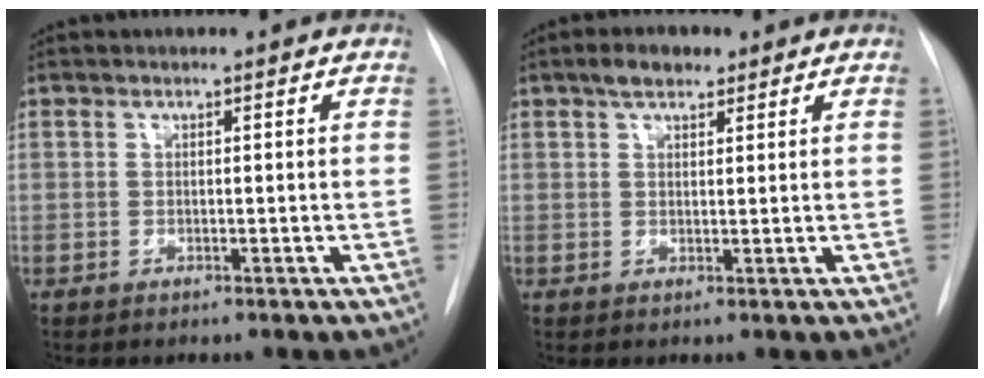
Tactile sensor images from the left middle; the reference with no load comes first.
{"total": 3.4, "force": [2.3, 1.6, 1.9], "torque": [-0.036, 0.011, 0.038]}